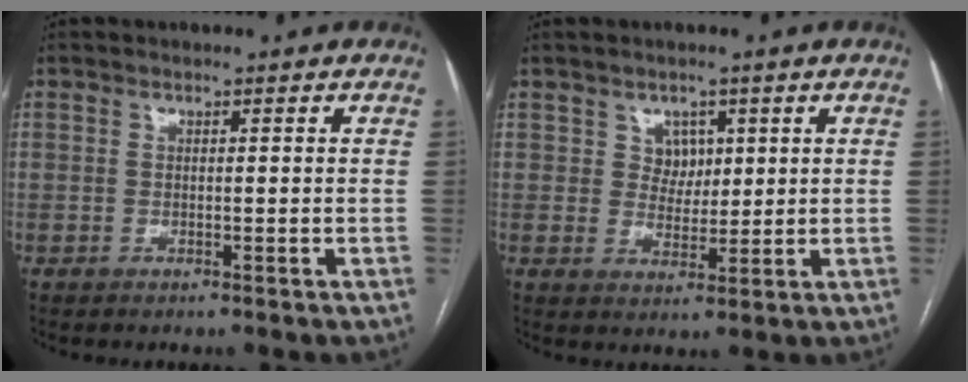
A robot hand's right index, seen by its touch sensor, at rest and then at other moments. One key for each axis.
{"total": 3.4, "fx": 1.4, "fy": 2.9, "fz": 1.1, "tx": -0.014, "ty": 0.004, "tz": 0.024}